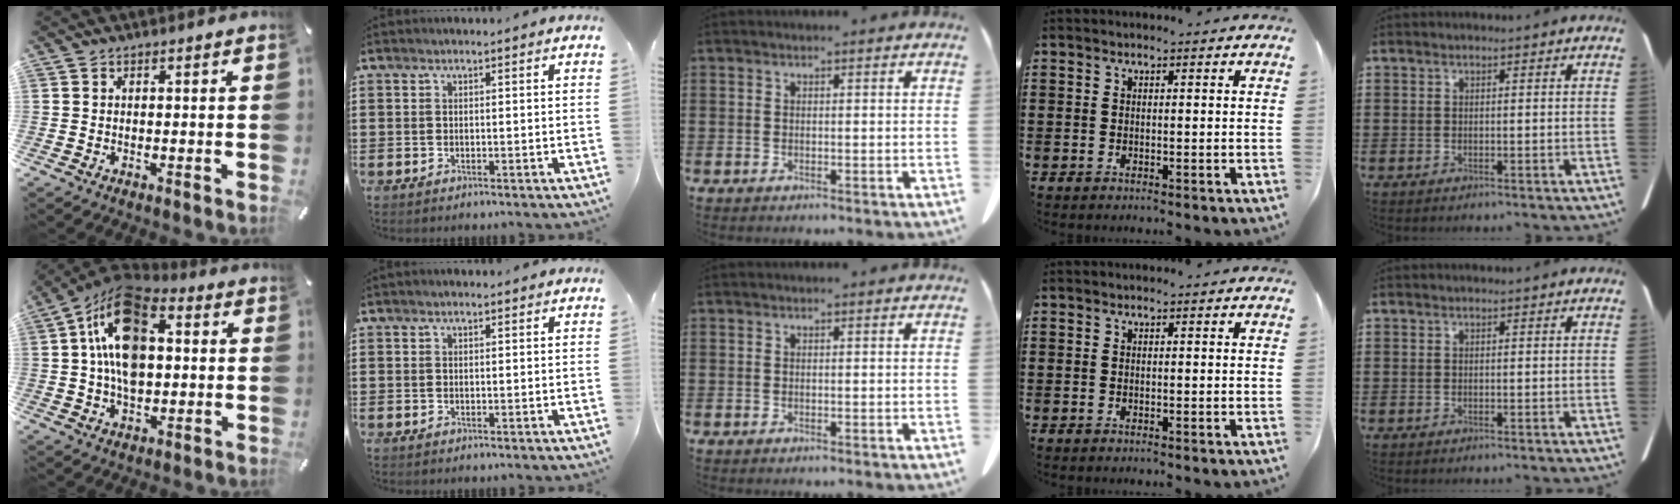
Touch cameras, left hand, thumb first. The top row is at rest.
{"thumb": {"total": 16.4, "force": [3.1, 10.4, 12.3], "torque": [-0.239, -0.002, 0.055]}, "index": {"total": 0.5, "force": [0.4, 0.2, 0.3], "torque": [-0.006, 0.003, 0.008]}}